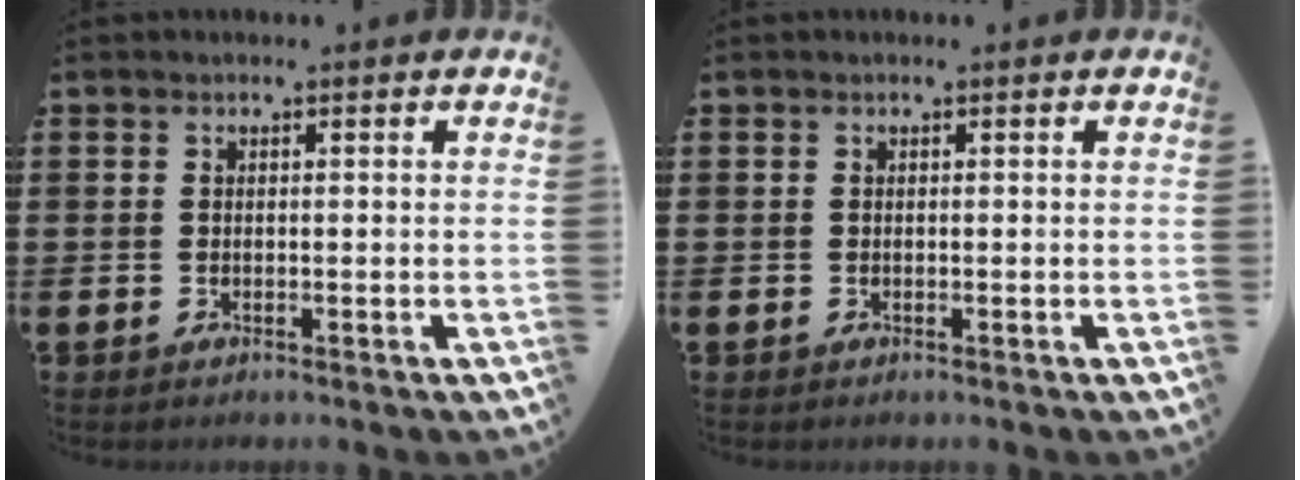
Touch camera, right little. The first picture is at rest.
{"total": 0.0}